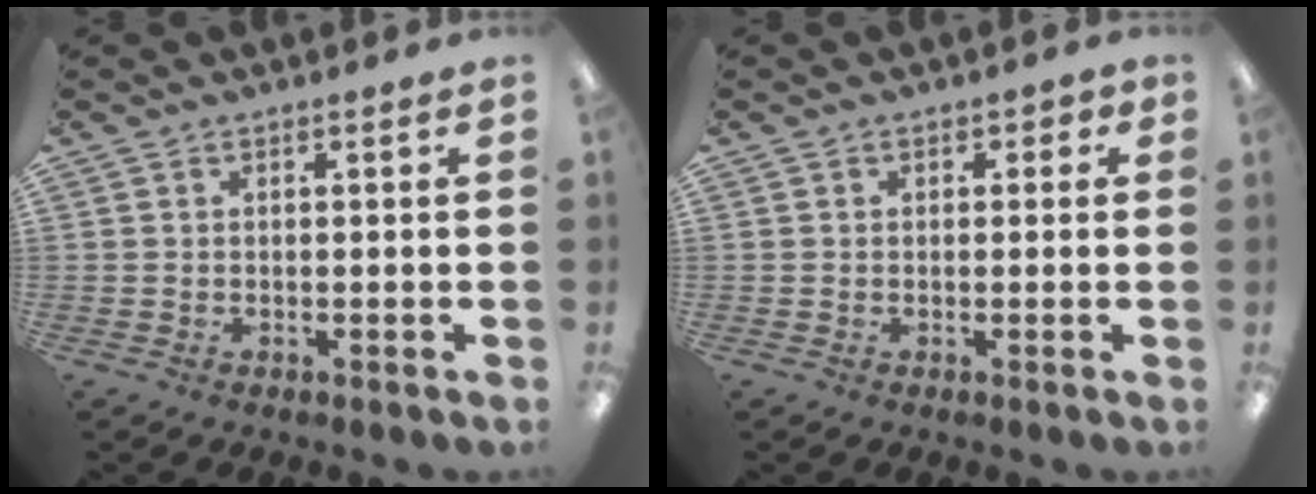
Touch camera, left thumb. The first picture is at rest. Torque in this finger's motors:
{"motor_torque": [-0.04, 0.16, -0.29, 0.12, -0.02]}